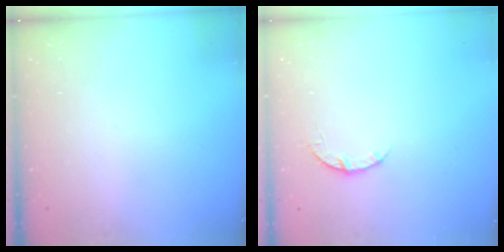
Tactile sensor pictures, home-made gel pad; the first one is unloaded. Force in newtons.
{"total": 3.5, "press": 3.4, "slide": 0.4}